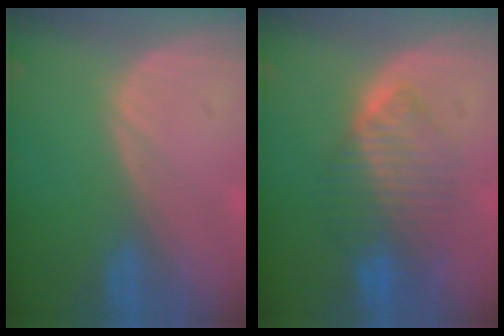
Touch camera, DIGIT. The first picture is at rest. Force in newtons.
{"total": 7.3, "press": 7.2, "slide": 1.4}